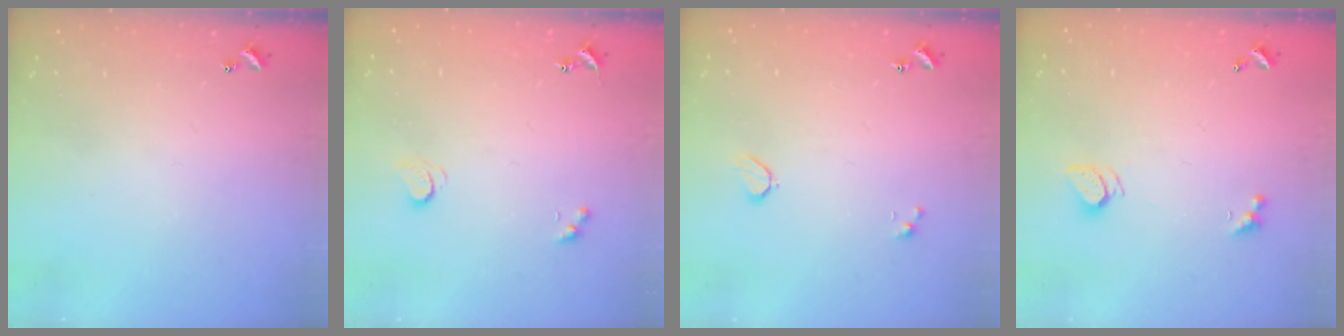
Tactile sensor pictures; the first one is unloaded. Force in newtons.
{"total": 1.9, "press": 1.9, "slide": 0.5}
{"total": 1.5, "press": 1.4, "slide": 0.6}
{"total": 2.2, "press": 2.2, "slide": 0.3}